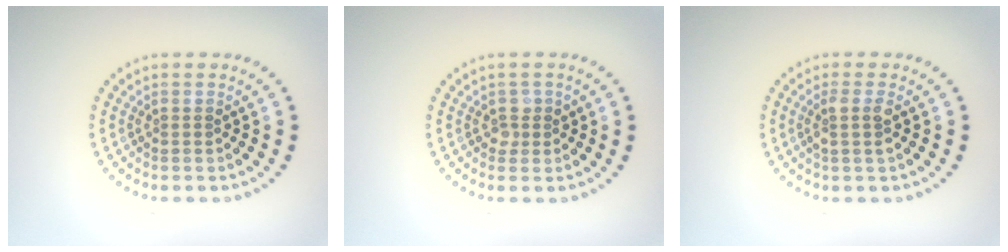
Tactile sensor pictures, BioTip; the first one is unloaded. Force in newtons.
{"total": 1.2, "press": 1.1, "slide": 0.5}
{"total": 1.8, "press": 1.5, "slide": 1.0}